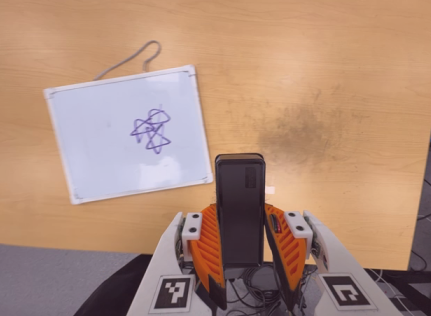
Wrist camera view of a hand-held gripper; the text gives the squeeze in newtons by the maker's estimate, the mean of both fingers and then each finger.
{"total": 3.9, "left": 2.7, "right": 5.1}